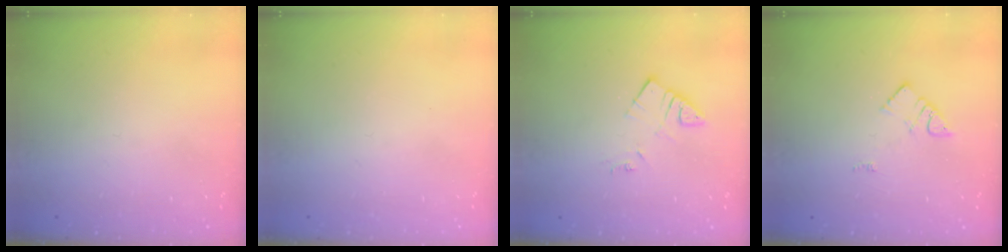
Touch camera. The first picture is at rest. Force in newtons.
{"total": 1.7, "press": 1.6, "slide": 0.1}
{"total": 4.4, "press": 4.4, "slide": 0.2}
{"total": 3.1, "press": 3.1, "slide": 0.2}